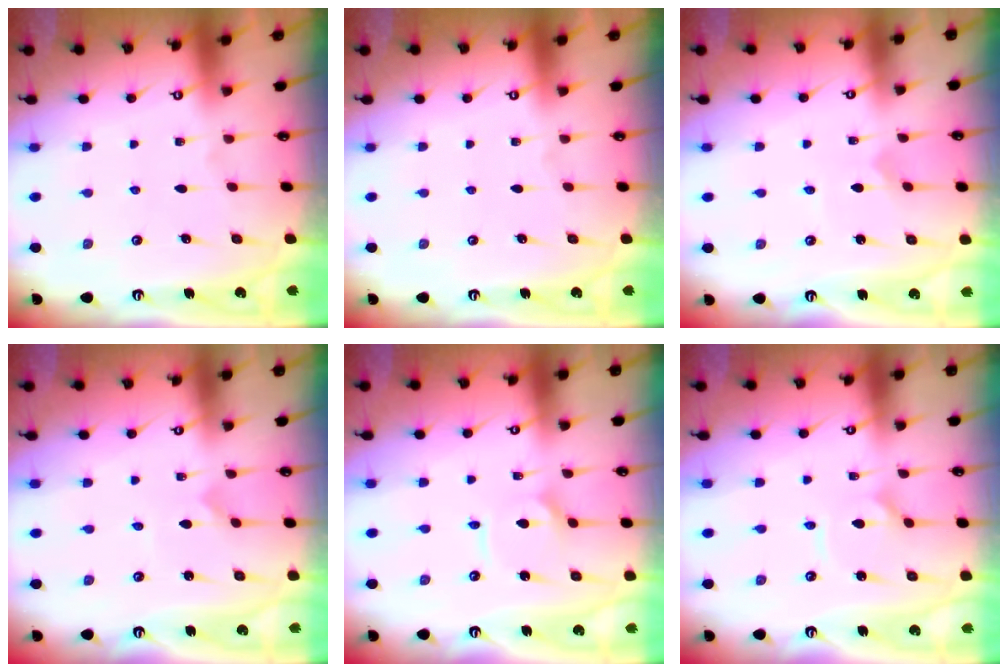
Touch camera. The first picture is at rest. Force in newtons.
{"total": 0.0}
{"total": 2.1, "press": 2.1, "slide": 0.3}
{"total": 0.0}
{"total": 3.9, "press": 3.9, "slide": 0.4}
{"total": 3.3, "press": 3.3, "slide": 0.5}